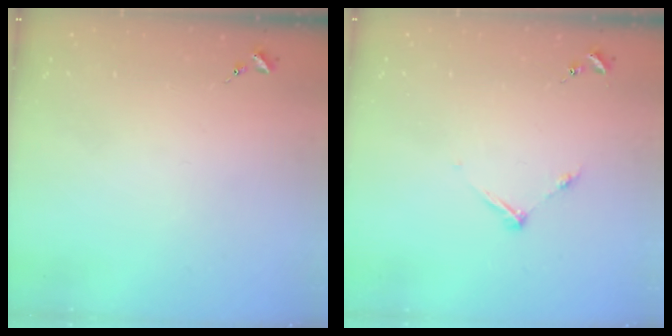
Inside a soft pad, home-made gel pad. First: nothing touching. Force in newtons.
{"total": 5.6, "press": 5.6, "slide": 0.6}